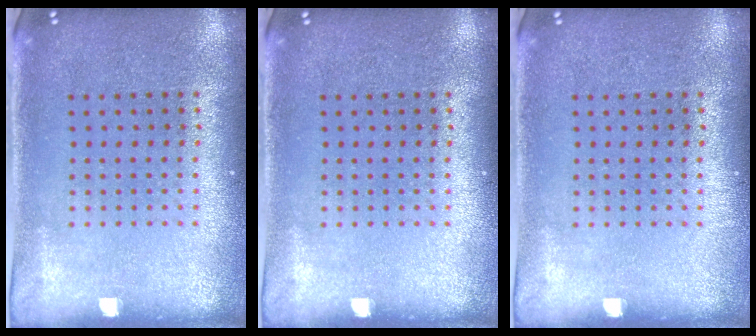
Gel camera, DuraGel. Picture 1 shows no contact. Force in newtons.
{"total": 0.0}
{"total": 0.0}